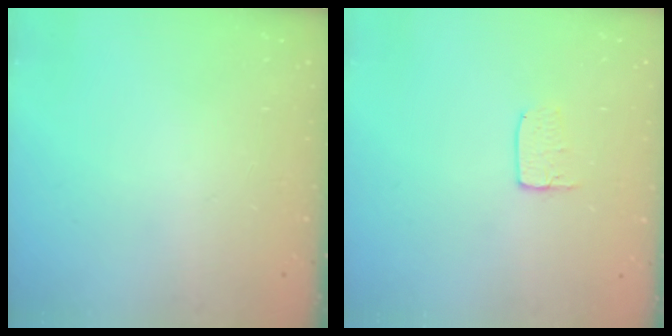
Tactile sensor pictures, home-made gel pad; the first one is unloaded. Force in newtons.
{"total": 5.4, "press": 5.4, "slide": 0.3}